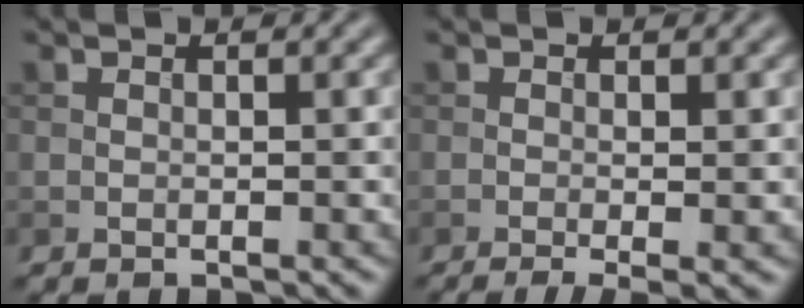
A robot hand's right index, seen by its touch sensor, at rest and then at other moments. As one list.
[{"total": 3.5, "force": [-1.1, 1.0, 3.1], "torque": [-0.048, -0.012, -0.015]}]